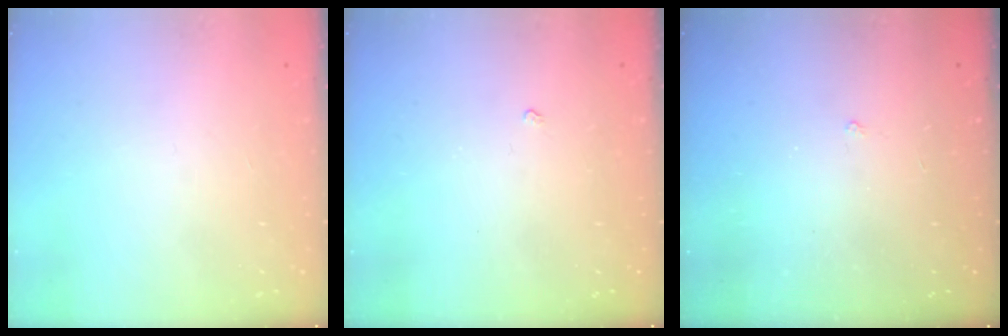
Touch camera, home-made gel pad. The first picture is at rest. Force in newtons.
{"total": 1.7, "press": 1.7, "slide": 0.3}
{"total": 1.1, "press": 1.1, "slide": 0.3}